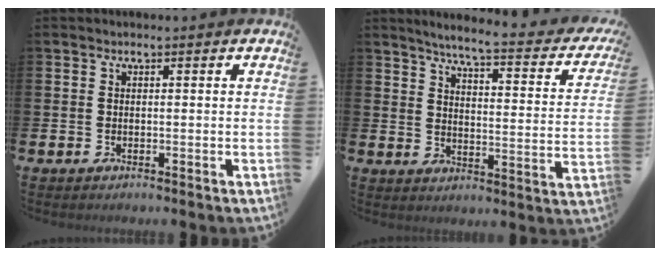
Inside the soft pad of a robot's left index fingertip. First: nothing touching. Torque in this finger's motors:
{"motor_torque": [0.22, -0.50, 0.10, 0.05]}